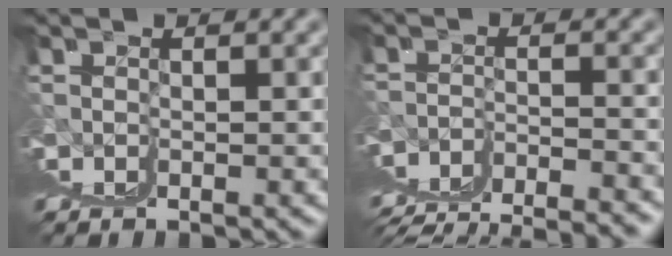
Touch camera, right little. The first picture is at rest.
{"total": 2.5, "force": [0.5, -0.3, 2.5], "torque": [-0.042, 0.000, 0.016]}